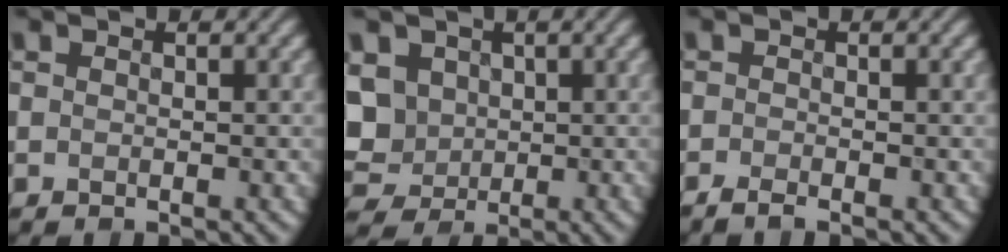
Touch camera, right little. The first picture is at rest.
{"total": 5.2, "force": [0.9, 4.7, 2.2], "torque": [-0.071, 0.013, 0.024]}
{"total": 1.1, "force": [-0.9, 0.2, 0.6], "torque": [0.001, -0.009, -0.020]}